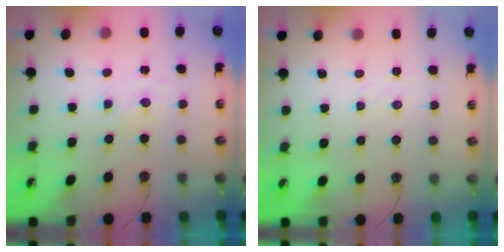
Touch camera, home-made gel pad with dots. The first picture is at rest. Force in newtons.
{"total": 2.5, "press": 2.4, "slide": 0.4}